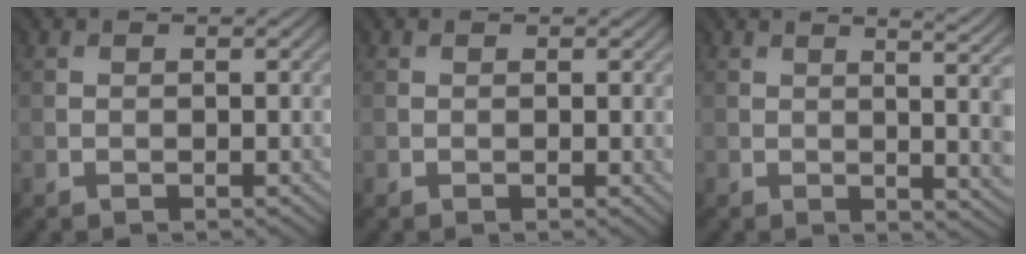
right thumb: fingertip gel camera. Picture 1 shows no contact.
{"total": 0.9, "force": [0.0, 0.4, 0.8], "torque": [-0.013, -0.002, -0.001]}
{"total": 8.8, "force": [0.4, 3.3, 8.1], "torque": [-0.077, 0.024, 0.008]}